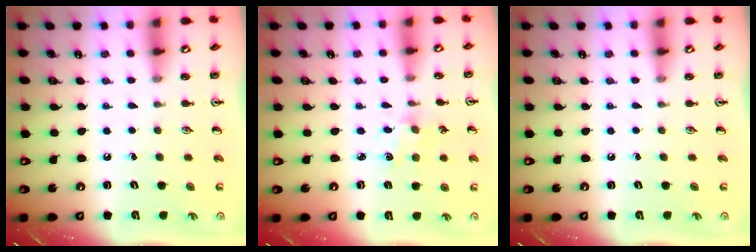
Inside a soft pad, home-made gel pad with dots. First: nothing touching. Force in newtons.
{"total": 1.6, "press": 1.5, "slide": 0.5}
{"total": 0.0}